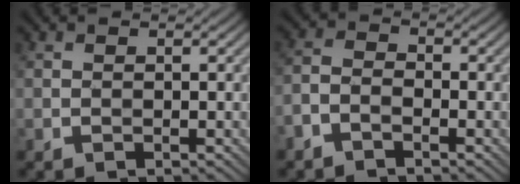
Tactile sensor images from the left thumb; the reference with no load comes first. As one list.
[{"total": 2.8, "force": [-2.2, 0.9, 1.3], "torque": [-0.029, -0.001, -0.056]}]